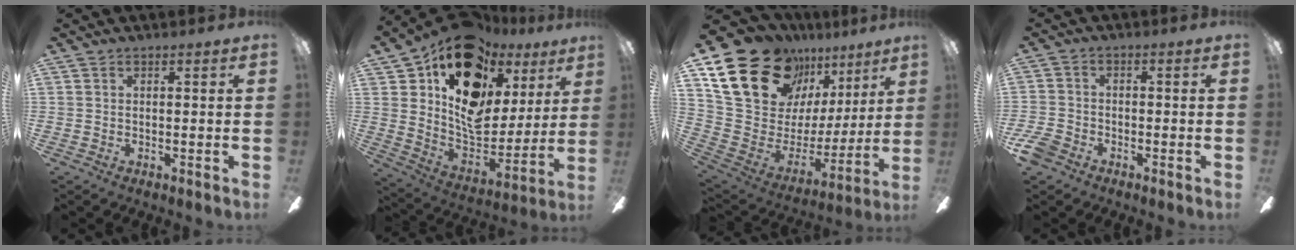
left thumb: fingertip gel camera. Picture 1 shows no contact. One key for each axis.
{"total": 19.5, "fx": 11.8, "fy": 11.7, "fz": 10.3, "tx": -0.175, "ty": -0.089, "tz": 0.207}
{"total": 23.7, "fx": 15.7, "fy": 13.8, "fz": 11.1, "tx": -0.205, "ty": -0.094, "tz": 0.304}
{"total": 4.9, "fx": -3.3, "fy": 3.0, "fz": 2.2, "tx": -0.056, "ty": 0.011, "tz": -0.065}